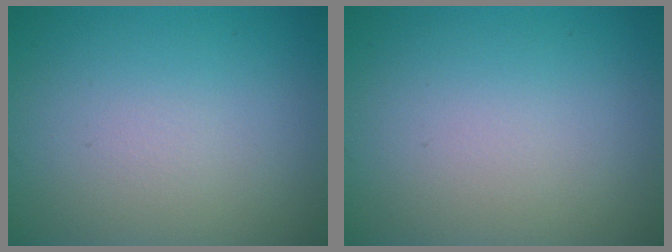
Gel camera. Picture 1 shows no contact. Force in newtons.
{"total": 0.0}